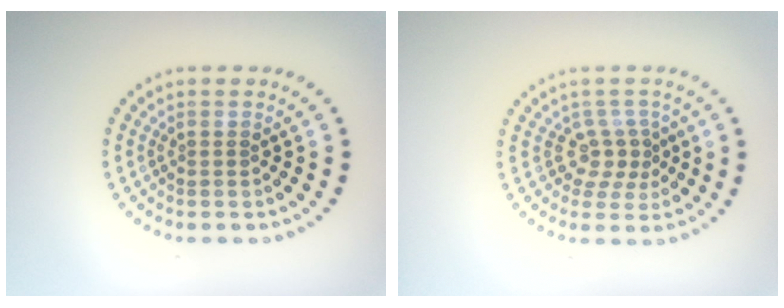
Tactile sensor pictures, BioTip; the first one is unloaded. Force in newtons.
{"total": 2.5, "press": 1.7, "slide": 1.8}